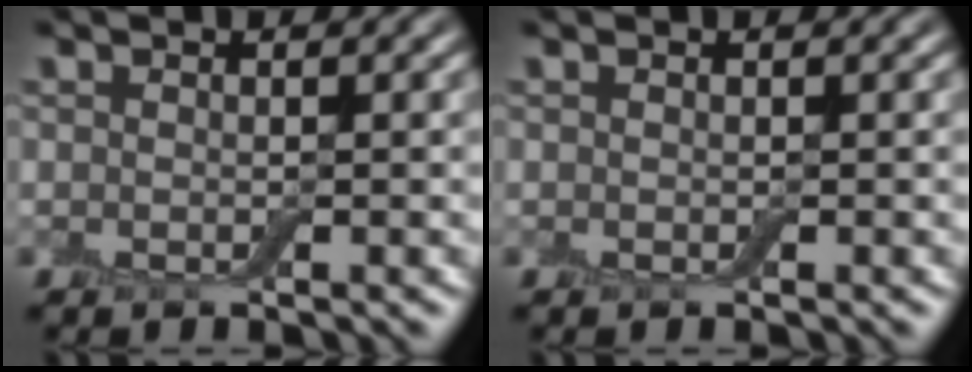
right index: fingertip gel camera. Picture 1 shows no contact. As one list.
[{"total": 0.0}]